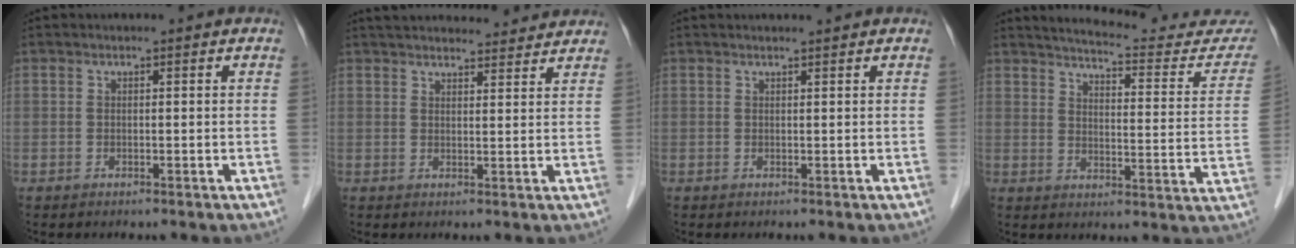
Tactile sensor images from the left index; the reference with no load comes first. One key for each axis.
{"total": 15.2, "fx": 14.3, "fy": 2.7, "fz": 4.4, "tx": -0.056, "ty": 0.038, "tz": 0.194}
{"total": 1.5, "fx": 1.5, "fy": -0.2, "fz": 0.4, "tx": -0.006, "ty": 0.007, "tz": 0.025}
{"total": 18.7, "fx": 17.7, "fy": 2.9, "fz": 5.3, "tx": -0.057, "ty": -0.054, "tz": 0.205}